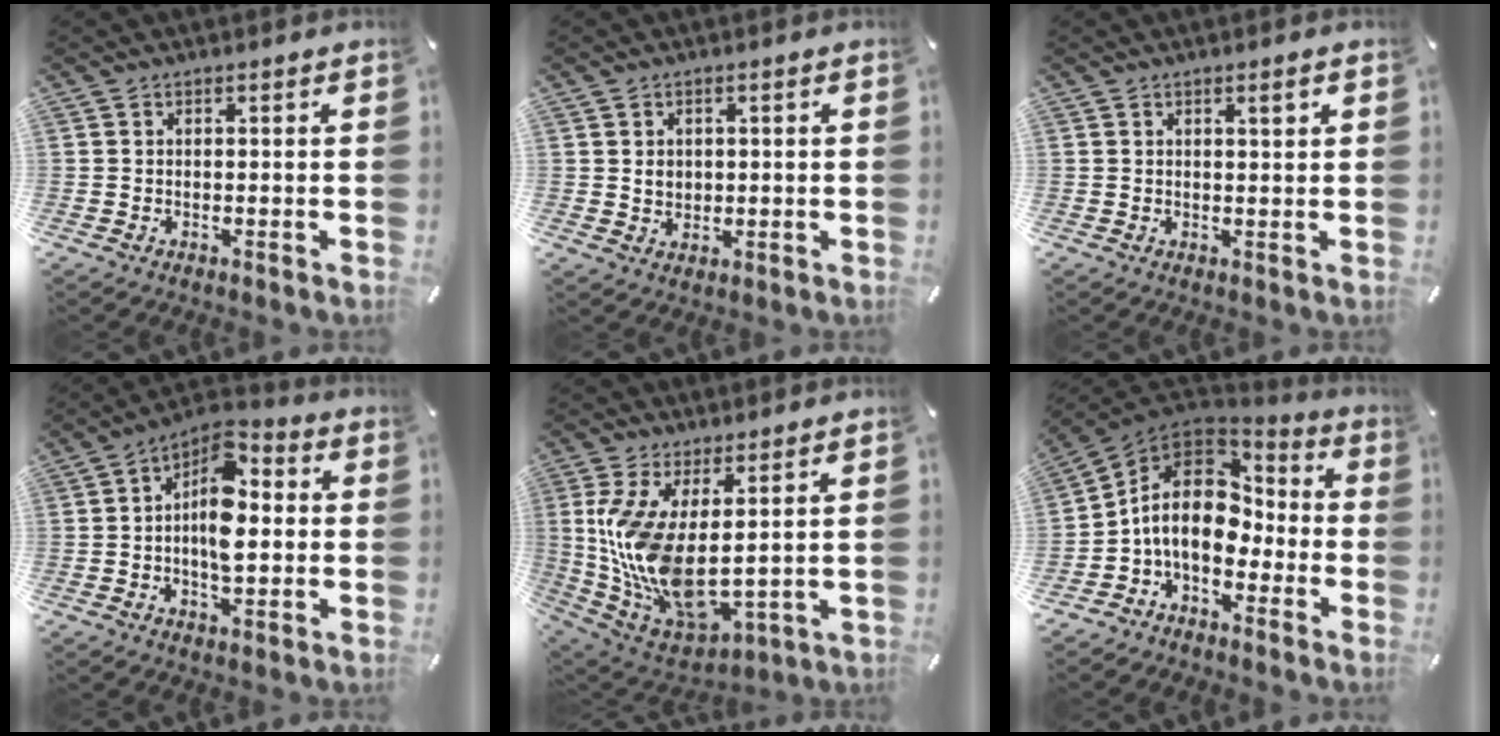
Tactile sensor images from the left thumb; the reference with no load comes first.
{"total": 2.6, "force": [0.6, 2.5, 0.7], "torque": [-0.012, 0.000, 0.009]}
{"total": 2.4, "force": [1.2, 0.5, 2.1], "torque": [-0.034, 0.000, 0.017]}
{"total": 11.3, "force": [0.2, 6.6, 9.2], "torque": [-0.167, -0.018, 0.002]}
{"total": 13.9, "force": [2.6, 6.9, 11.8], "torque": [-0.257, -0.041, 0.056]}
{"total": 12.8, "force": [-1.4, 9.6, 8.3], "torque": [-0.173, 0.011, -0.028]}